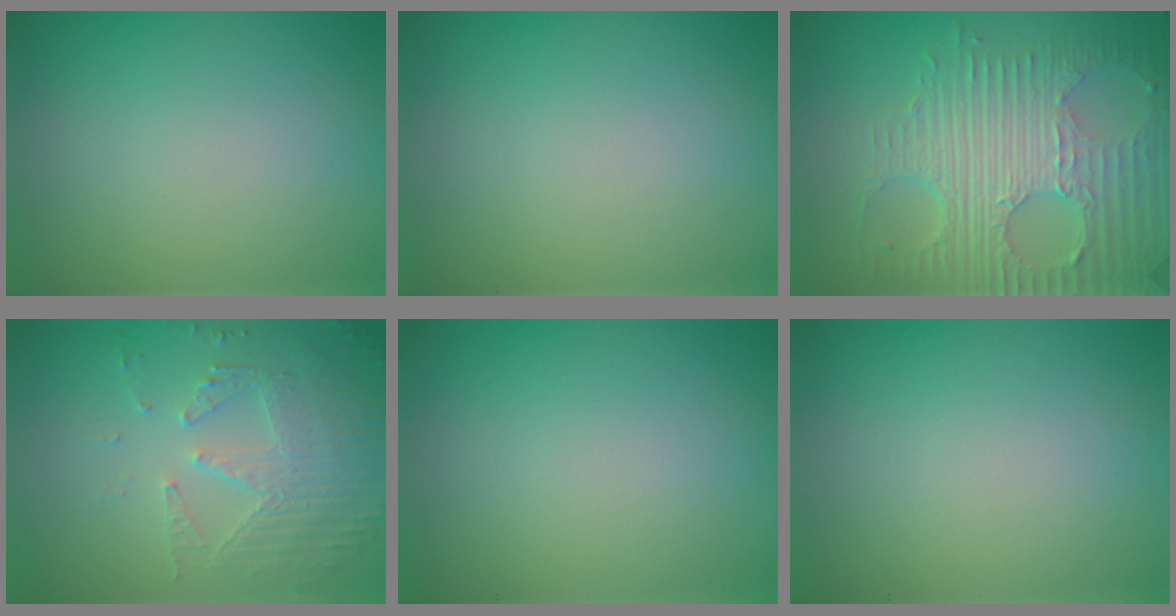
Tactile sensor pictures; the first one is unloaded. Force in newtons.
{"total": 0.0}
{"total": 8.6, "press": 5.9, "slide": 6.2}
{"total": 5.7, "press": 3.7, "slide": 4.3}
{"total": 0.0}
{"total": 0.0}